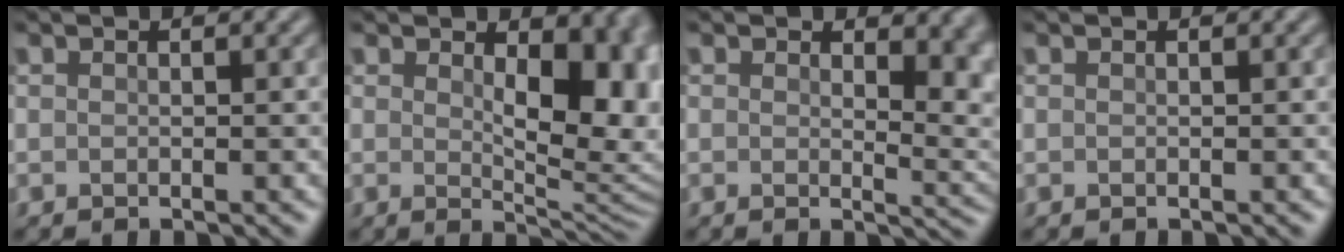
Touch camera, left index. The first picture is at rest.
{"total": 9.0, "force": [1.7, 4.4, 7.7], "torque": [-0.079, 0.000, 0.031]}
{"total": 5.2, "force": [2.1, 2.4, 4.1], "torque": [-0.028, -0.005, 0.044]}
{"total": 0.0}